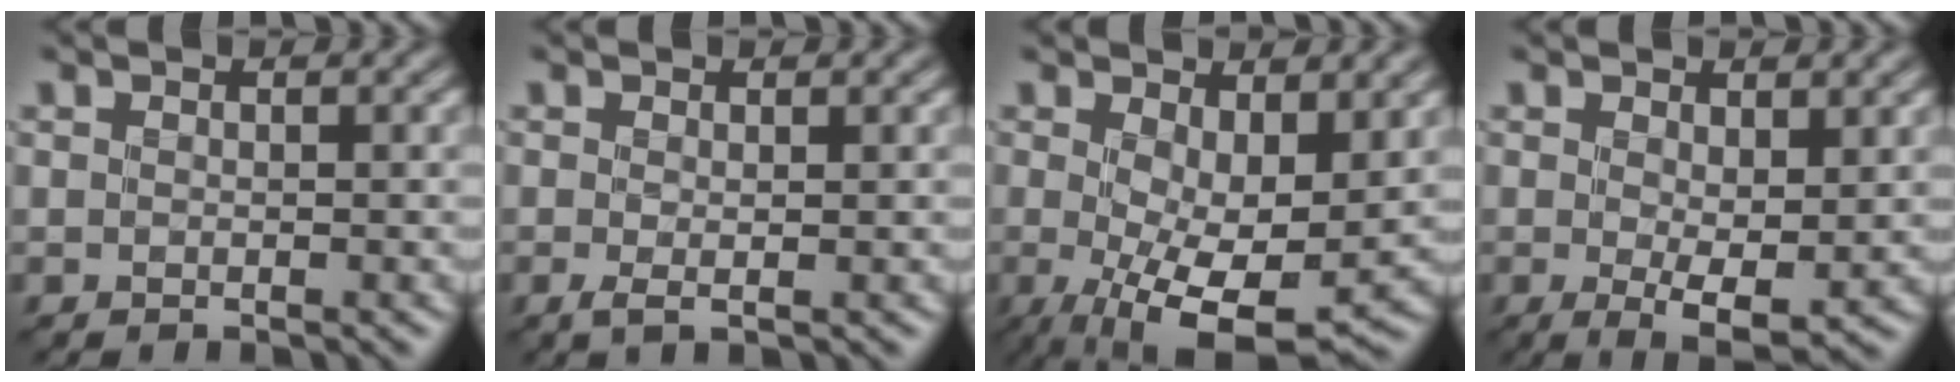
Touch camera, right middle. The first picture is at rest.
{"total": 0.9, "force": [0.0, 0.1, 0.9], "torque": [-0.020, -0.002, -0.001]}
{"total": 8.5, "force": [-0.5, 3.3, 7.8], "torque": [-0.132, -0.017, -0.006]}
{"total": 3.4, "force": [0.5, 1.0, 3.2], "torque": [-0.054, -0.012, 0.011]}